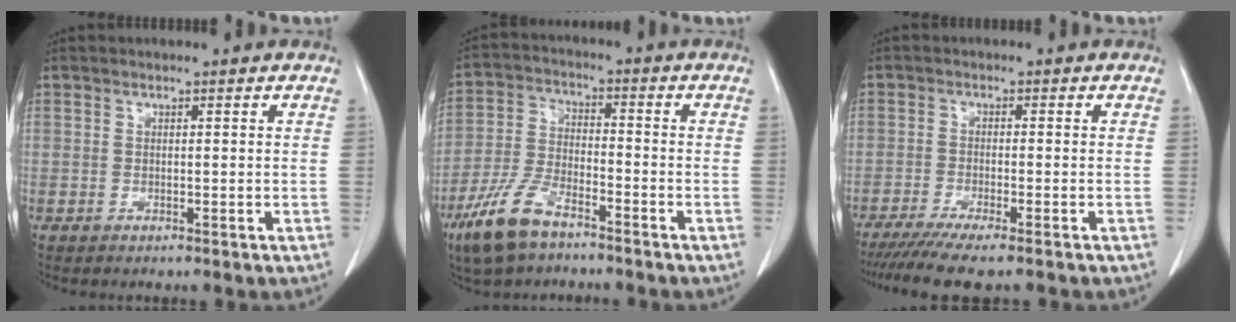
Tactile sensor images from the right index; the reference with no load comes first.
{"total": 9.9, "force": [-6.8, 3.6, 6.2], "torque": [-0.142, -0.011, -0.135]}
{"total": 8.0, "force": [-6.5, -0.1, 4.7], "torque": [-0.068, -0.020, -0.104]}